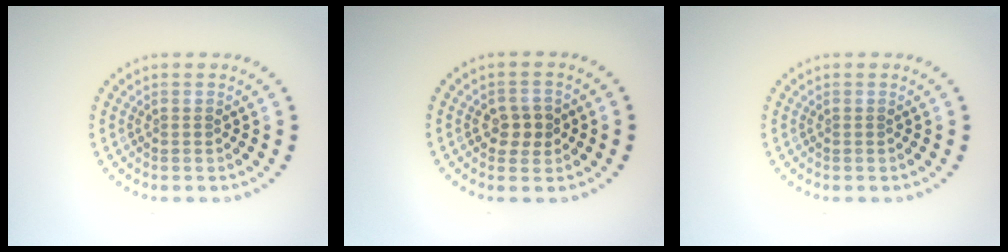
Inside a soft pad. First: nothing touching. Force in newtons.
{"total": 2.4, "press": 2.4, "slide": 0.4}
{"total": 0.0}